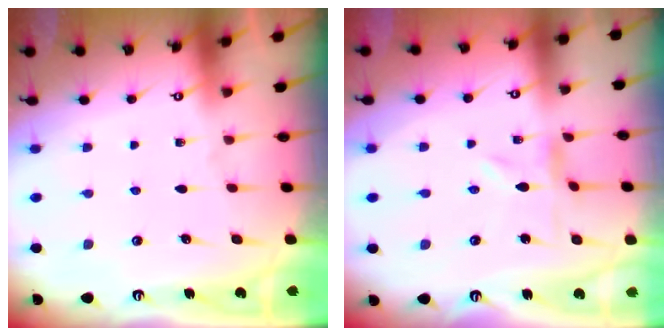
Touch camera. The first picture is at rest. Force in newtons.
{"total": 0.0}